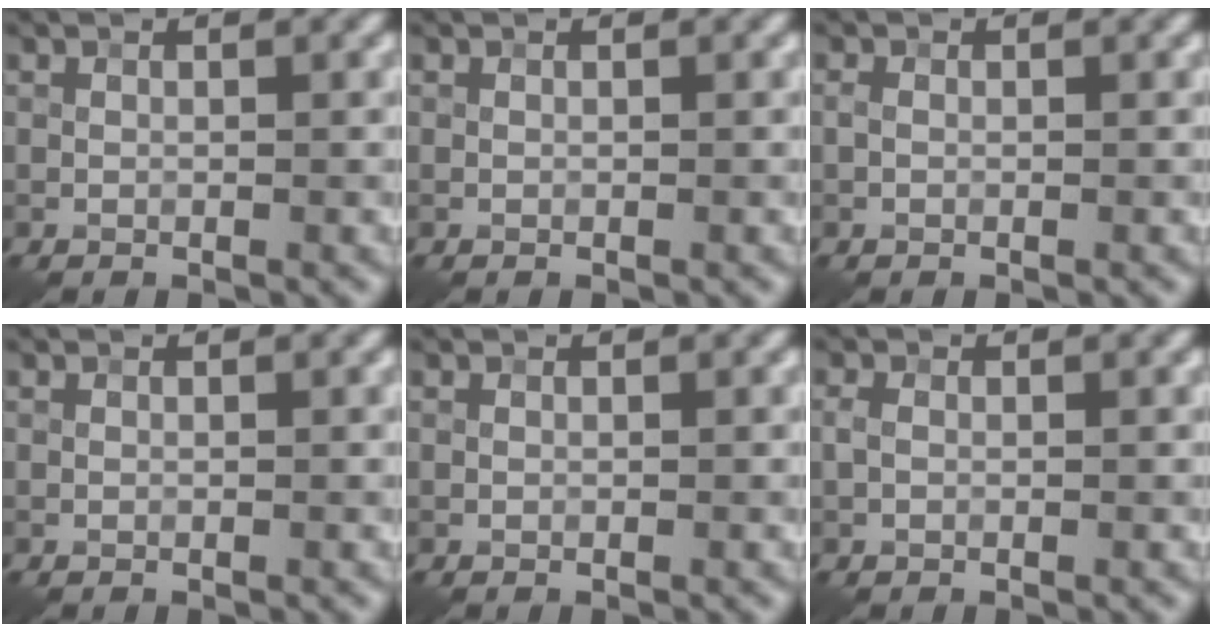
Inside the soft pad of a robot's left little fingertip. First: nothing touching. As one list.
[{"total": 0.0}, {"total": 0.6, "force": [-0.1, 0.5, 0.4], "torque": [-0.008, 0.003, -0.005]}, {"total": 0.0}, {"total": 0.0}, {"total": 0.9, "force": [-0.1, 0.7, 0.6], "torque": [-0.014, 0.004, -0.005]}]